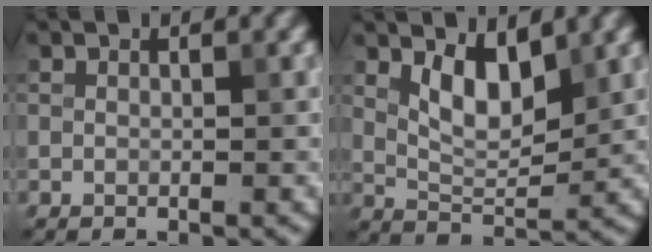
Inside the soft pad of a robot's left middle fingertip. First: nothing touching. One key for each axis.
{"total": 4.2, "fx": 2.0, "fy": 1.7, "fz": 3.3, "tx": -0.063, "ty": -0.006, "tz": 0.038}